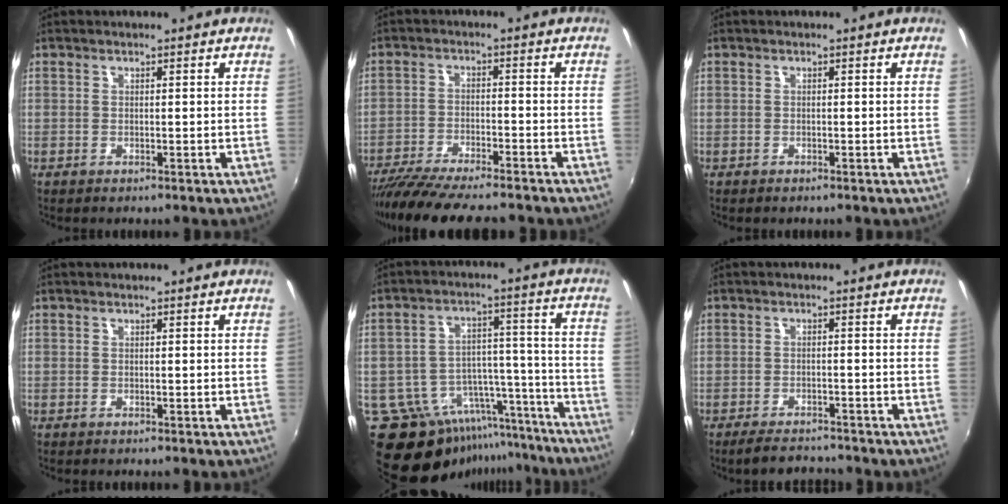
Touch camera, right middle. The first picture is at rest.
{"total": 13.9, "force": [-12.2, 1.7, 6.5], "torque": [-0.137, -0.033, -0.199]}
{"total": 0.5, "force": [-0.4, 0.3, 0.0], "torque": [-0.003, -0.003, -0.008]}
{"total": 0.0}
{"total": 17.9, "force": [-14.7, 8.4, 6.0], "torque": [-0.113, 0.031, -0.200]}
{"total": 5.0, "force": [-4.6, 1.3, 1.5], "torque": [-0.046, -0.008, -0.075]}